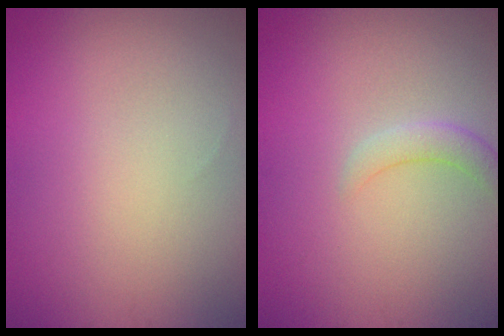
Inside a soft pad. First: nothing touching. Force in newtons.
{"total": 1.8, "press": 1.8, "slide": 0.1}